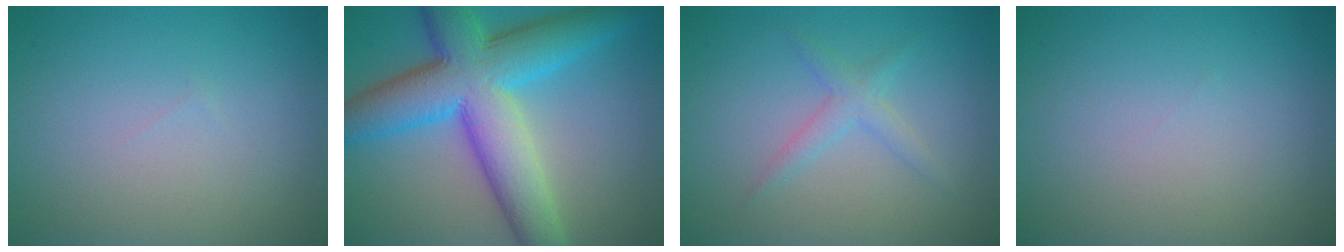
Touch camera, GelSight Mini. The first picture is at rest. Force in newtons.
{"total": 11.5, "press": 11.5, "slide": 0.2}
{"total": 1.8, "press": 1.8, "slide": 0.2}
{"total": 0.0}